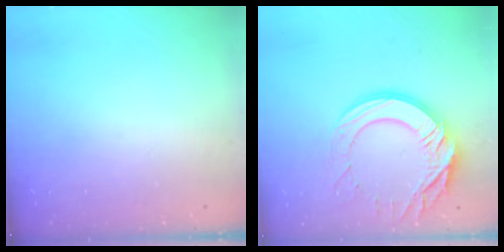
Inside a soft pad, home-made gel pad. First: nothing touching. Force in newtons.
{"total": 17.9, "press": 17.8, "slide": 1.9}